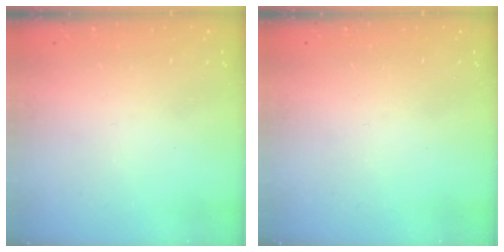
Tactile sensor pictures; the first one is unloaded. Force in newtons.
{"total": 0.0}